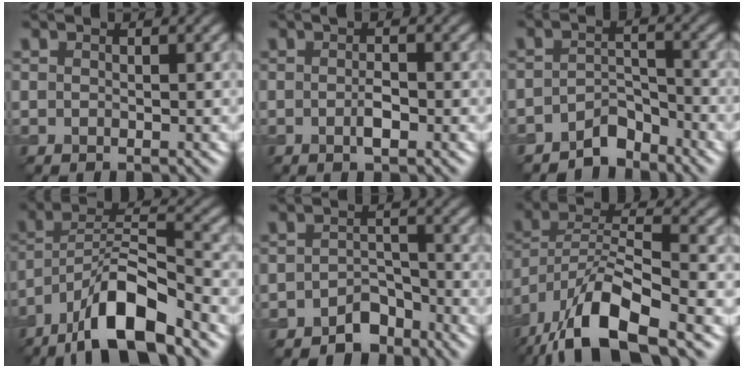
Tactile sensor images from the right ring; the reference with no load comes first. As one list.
[{"total": 1.6, "force": [-0.3, 0.3, 1.5], "torque": [-0.028, 0.001, -0.007]}, {"total": 3.3, "force": [-2.8, 1.4, 1.0], "torque": [-0.010, 0.011, -0.056]}, {"total": 10.5, "force": [-6.9, 3.0, 7.2], "torque": [-0.122, 0.019, -0.129]}, {"total": 3.1, "force": [-2.4, 1.7, 1.0], "torque": [-0.008, 0.010, -0.043]}, {"total": 12.6, "force": [-8.3, 4.0, 8.7], "torque": [-0.162, 0.001, -0.155]}]